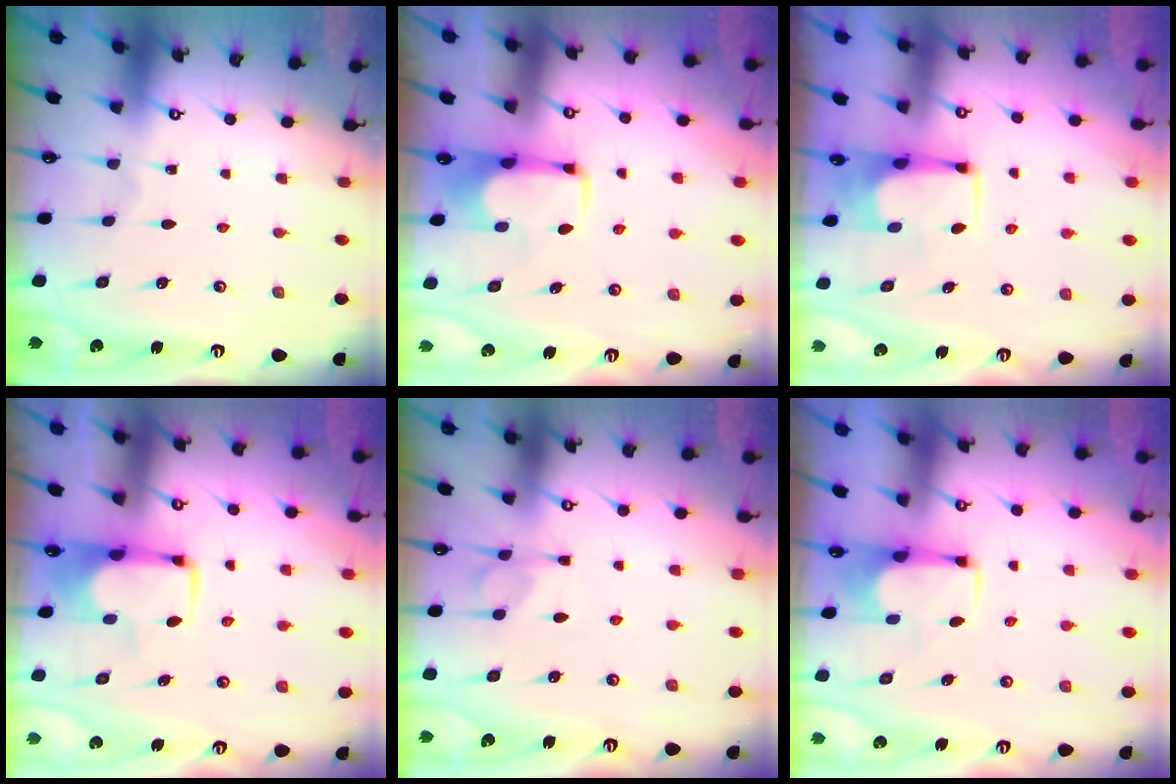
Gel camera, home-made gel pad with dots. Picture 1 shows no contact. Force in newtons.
{"total": 2.0, "press": 2.0, "slide": 0.4}
{"total": 5.4, "press": 5.4, "slide": 0.5}
{"total": 1.8, "press": 1.7, "slide": 0.4}
{"total": 1.7, "press": 1.5, "slide": 0.9}
{"total": 2.4, "press": 2.2, "slide": 1.1}